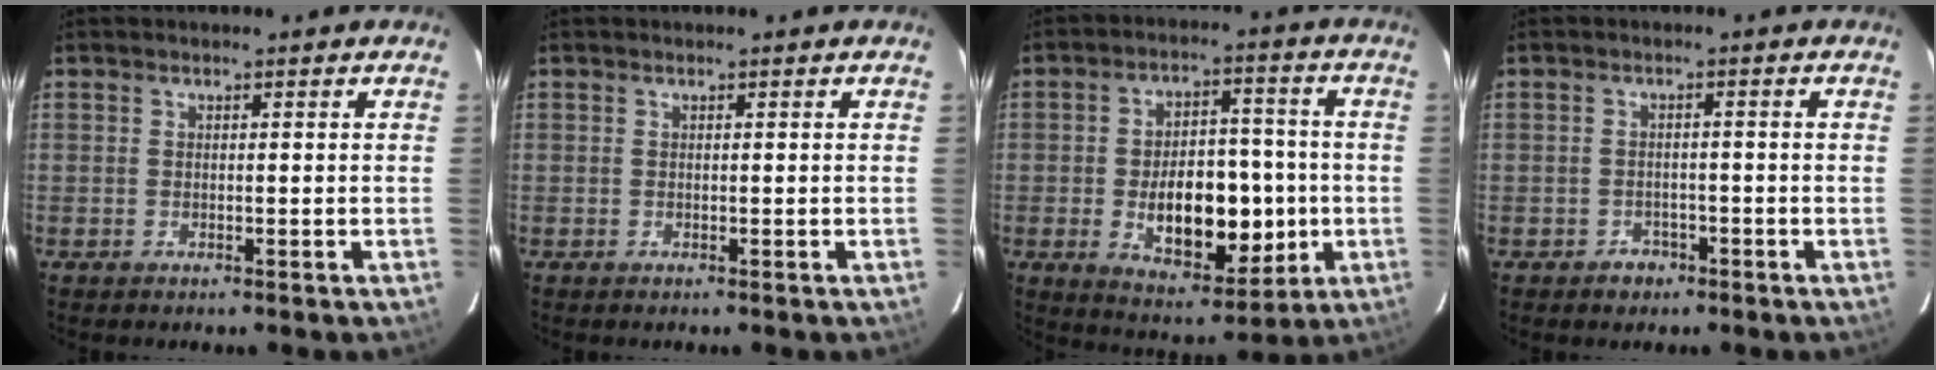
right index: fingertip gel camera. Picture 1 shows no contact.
{"total": 0.0}
{"total": 14.0, "force": [-2.3, 7.0, 11.9], "torque": [-0.192, 0.011, -0.022]}
{"total": 2.7, "force": [-2.3, 1.3, 0.7], "torque": [-0.014, 0.004, -0.036]}